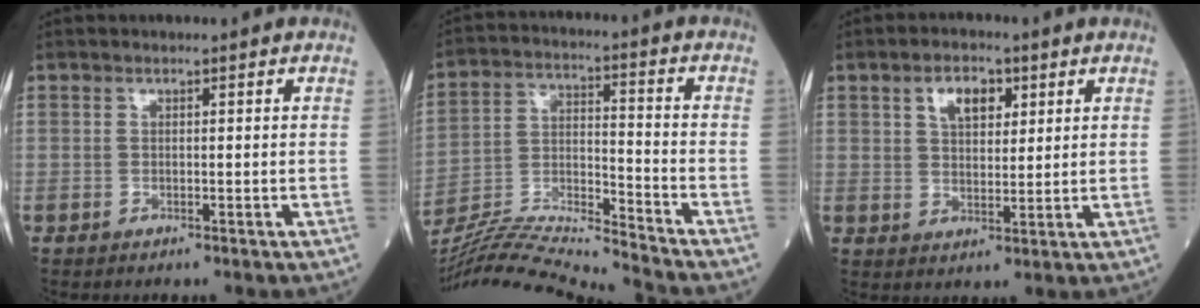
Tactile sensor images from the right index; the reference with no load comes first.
{"total": 16.8, "force": [-15.9, -2.5, 4.7], "torque": [-0.081, 0.007, -0.281]}
{"total": 5.4, "force": [2.5, 2.9, 3.8], "torque": [-0.066, 0.010, 0.044]}